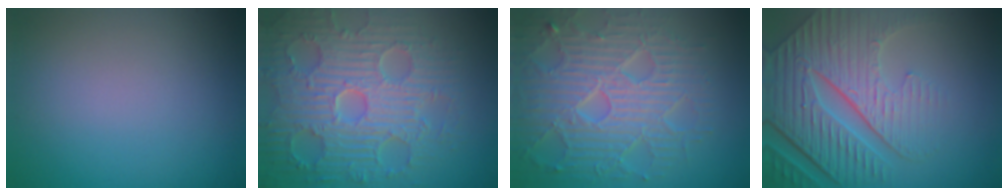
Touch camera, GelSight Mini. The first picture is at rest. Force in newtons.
{"total": 8.7, "press": 6.5, "slide": 5.9}
{"total": 7.6, "press": 5.9, "slide": 4.7}
{"total": 8.5, "press": 6.3, "slide": 5.8}